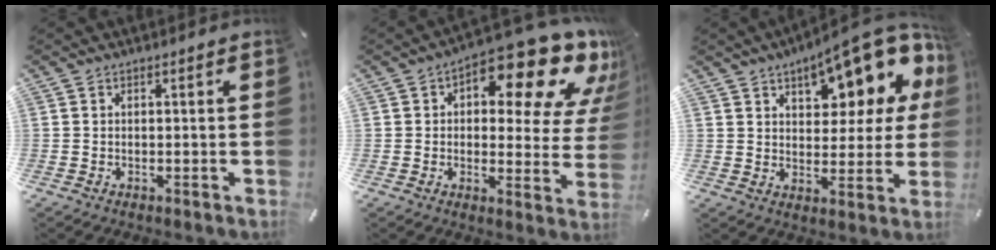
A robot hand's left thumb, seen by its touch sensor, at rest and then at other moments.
{"total": 18.2, "force": [10.9, 7.6, 12.4], "torque": [-0.157, -0.085, 0.175]}
{"total": 15.5, "force": [10.3, 7.4, 8.9], "torque": [-0.120, -0.070, 0.175]}